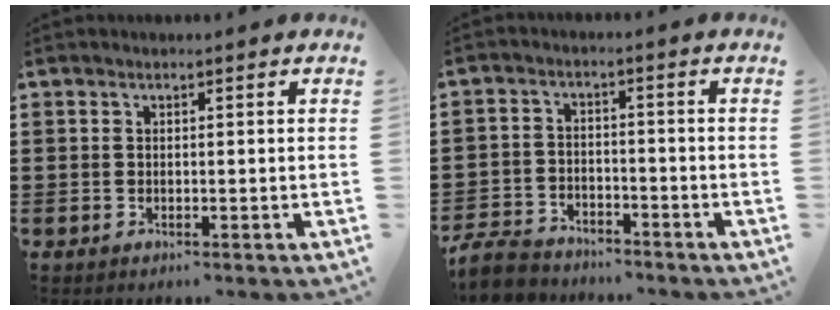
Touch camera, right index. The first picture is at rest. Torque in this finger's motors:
{"motor_torque": [-2.14, 0.00, -1.05, -0.21]}